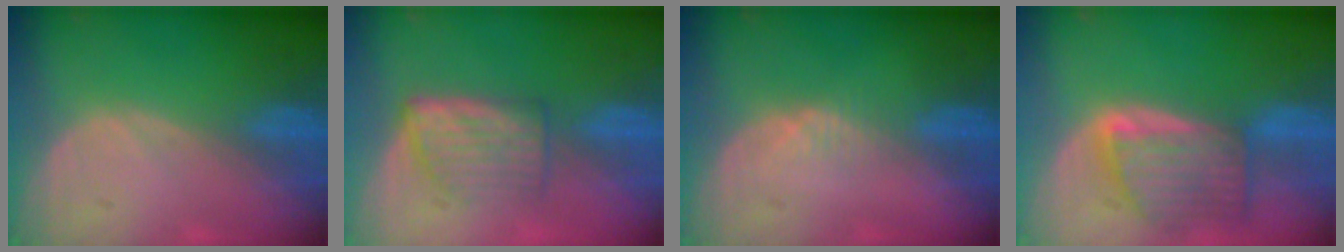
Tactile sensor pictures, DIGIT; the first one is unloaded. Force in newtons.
{"total": 5.9, "press": 5.4, "slide": 2.4}
{"total": 1.7, "press": 1.5, "slide": 0.8}
{"total": 8.0, "press": 7.2, "slide": 3.4}